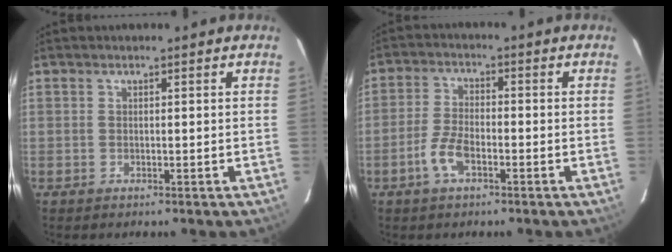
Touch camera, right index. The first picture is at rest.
{"total": 5.3, "force": [-2.8, 2.1, 4.0], "torque": [-0.090, 0.004, -0.054]}